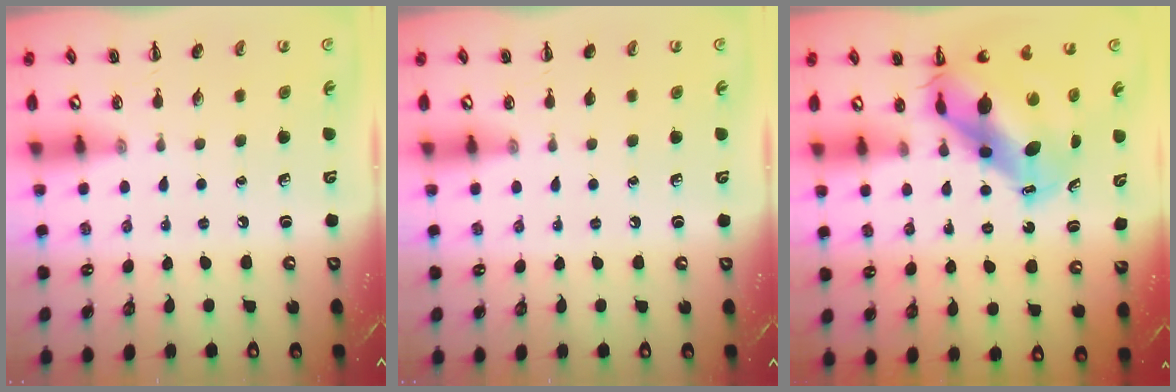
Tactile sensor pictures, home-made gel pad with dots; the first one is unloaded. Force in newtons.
{"total": 0.0}
{"total": 11.2, "press": 10.8, "slide": 3.0}